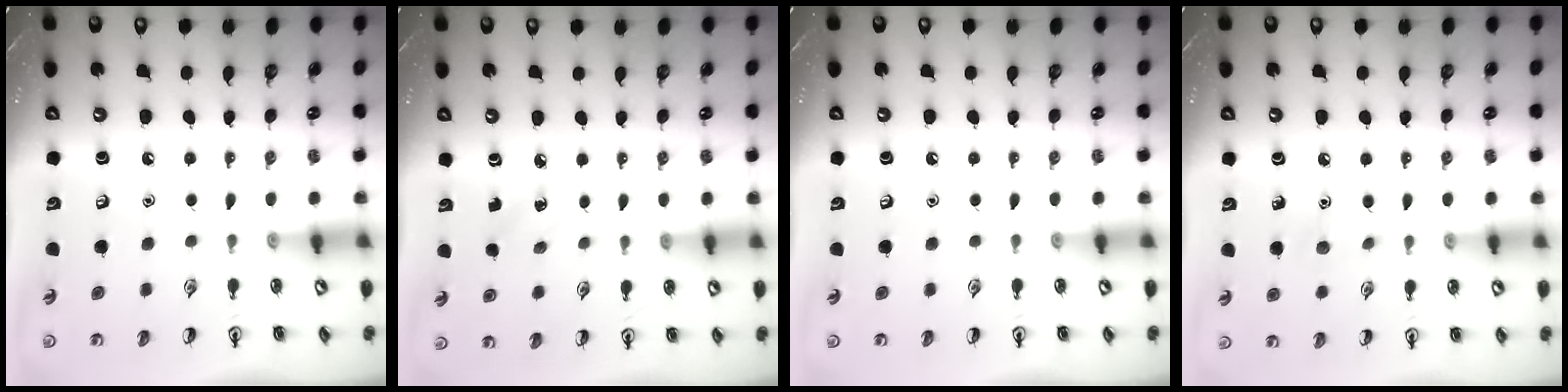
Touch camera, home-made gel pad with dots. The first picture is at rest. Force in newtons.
{"total": 2.4, "press": 2.3, "slide": 0.9}
{"total": 0.0}
{"total": 5.8, "press": 5.5, "slide": 1.7}